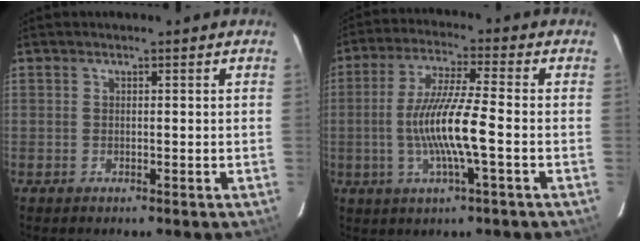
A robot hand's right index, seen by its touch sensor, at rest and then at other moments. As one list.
[{"total": 11.2, "force": [-2.4, 0.3, 10.9], "torque": [-0.213, -0.003, -0.044]}]